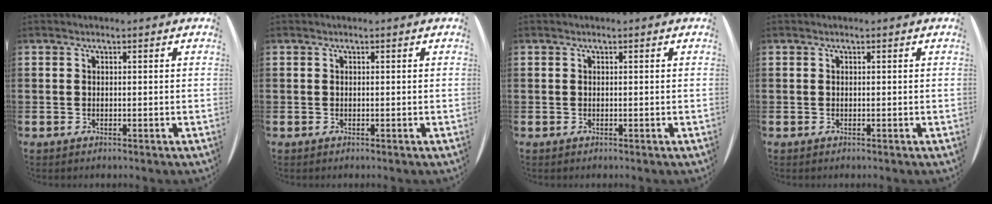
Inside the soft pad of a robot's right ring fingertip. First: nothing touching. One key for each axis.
{"total": 0.0}
{"total": 0.0}
{"total": 0.0}